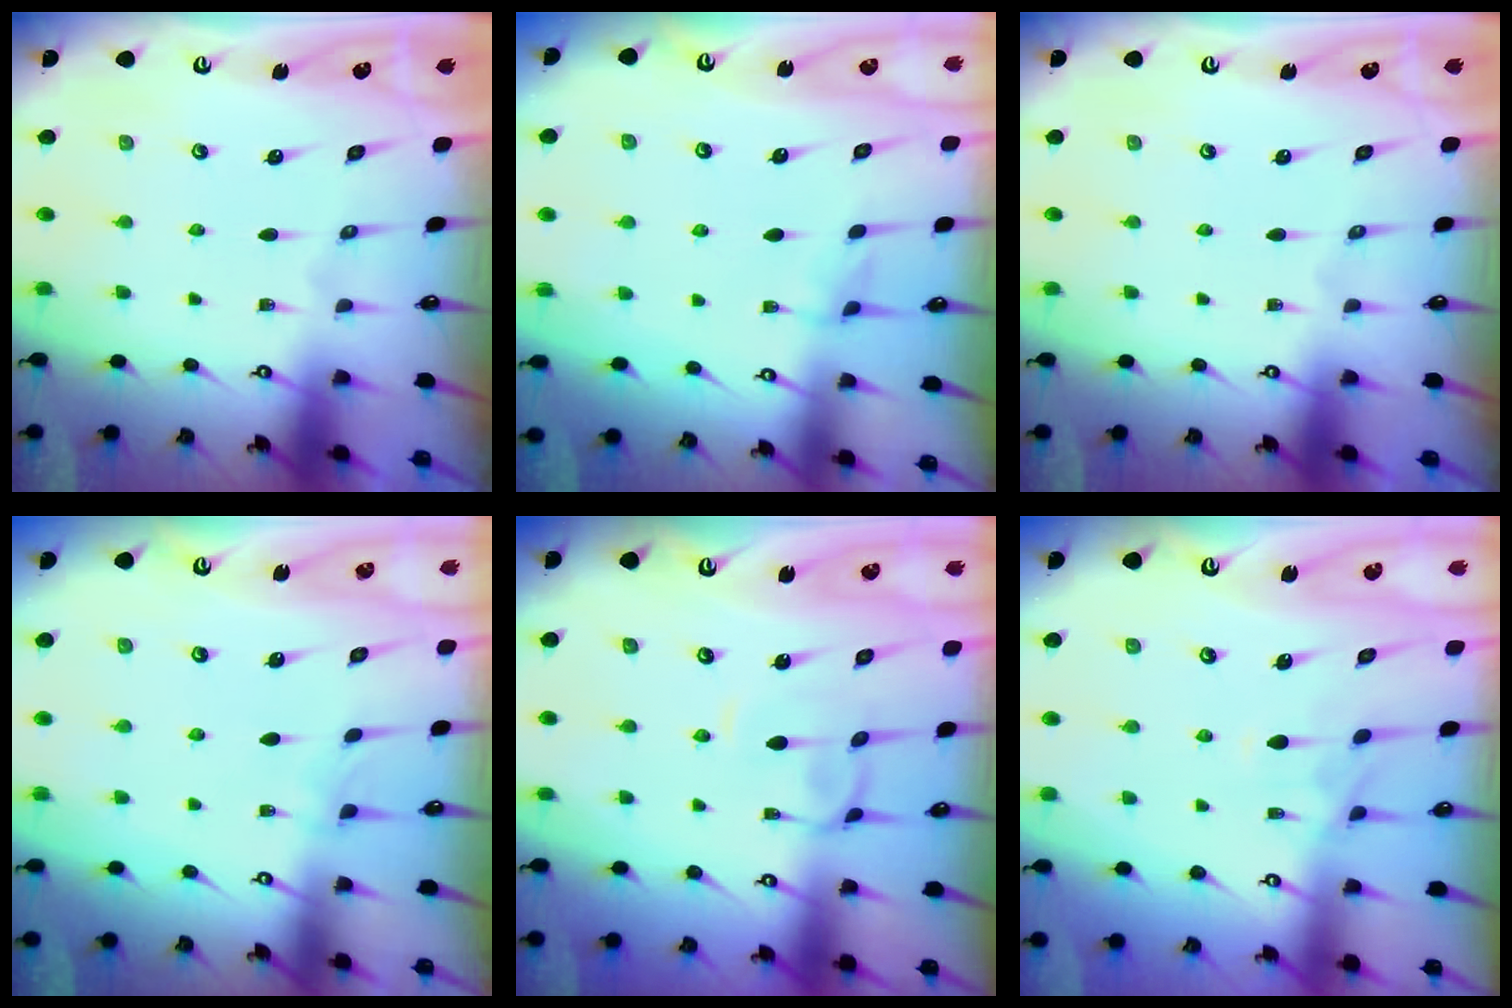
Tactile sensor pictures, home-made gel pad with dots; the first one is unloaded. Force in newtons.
{"total": 3.2, "press": 3.2, "slide": 0.2}
{"total": 0.0}
{"total": 2.6, "press": 2.6, "slide": 0.3}
{"total": 2.0, "press": 1.9, "slide": 0.5}
{"total": 1.1, "press": 0.4, "slide": 1.0}